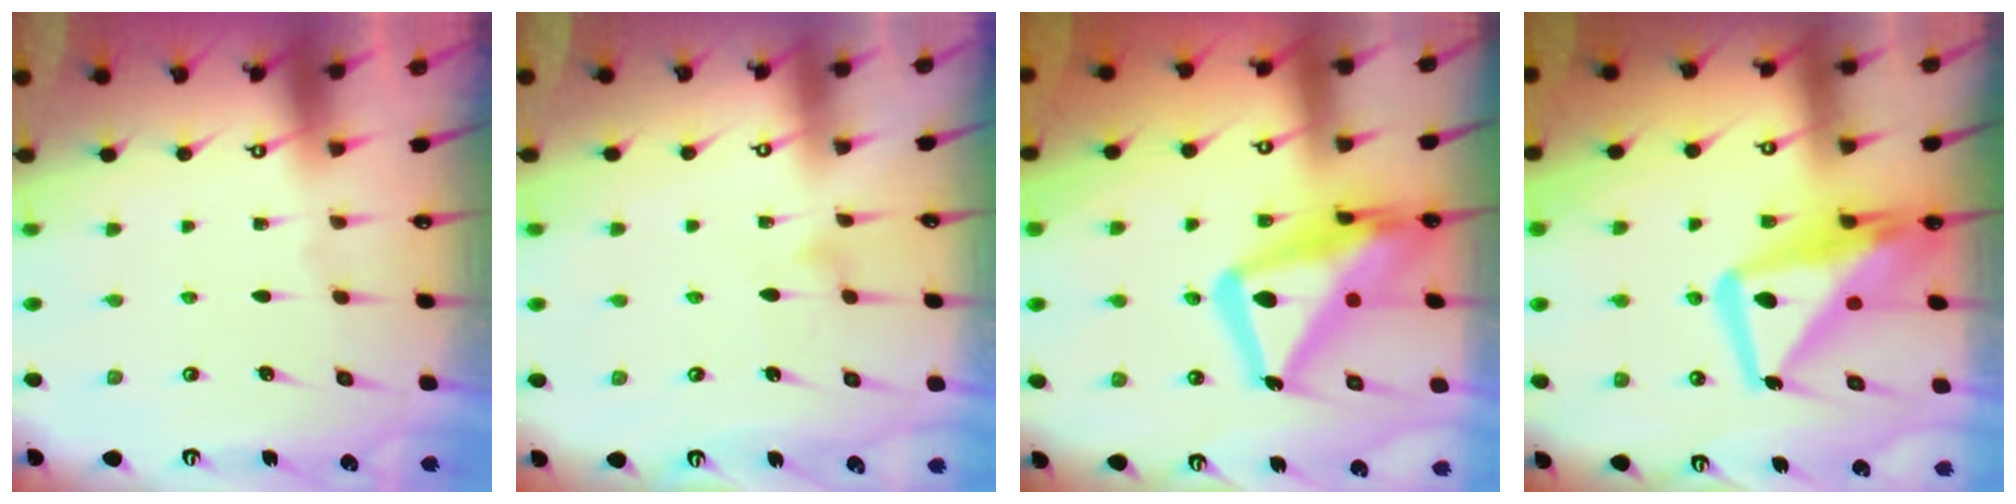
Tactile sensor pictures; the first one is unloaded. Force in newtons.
{"total": 6.1, "press": 6.1, "slide": 0.3}
{"total": 21.0, "press": 20.9, "slide": 1.8}
{"total": 16.9, "press": 16.8, "slide": 1.8}